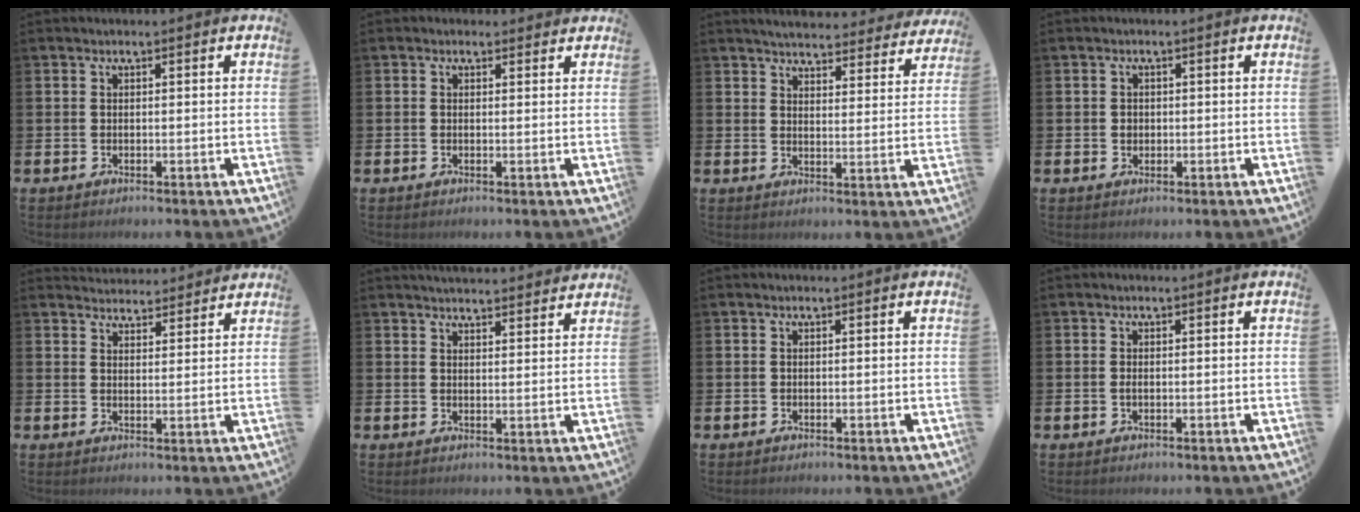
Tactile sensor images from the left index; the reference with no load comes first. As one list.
[{"total": 0.9, "force": [0.6, 0.7, 0.2], "torque": [0.002, 0.006, 0.009]}, {"total": 4.4, "force": [4.4, 0.6, 0.6], "torque": [-0.021, -0.032, 0.074]}, {"total": 1.1, "force": [0.1, 1.0, 0.4], "torque": [0.005, 0.002, -0.002]}, {"total": 3.8, "force": [3.7, 0.7, -0.3], "torque": [0.001, -0.021, 0.068]}, {"total": 3.7, "force": [3.7, 0.2, 0.1], "torque": [-0.005, -0.024, 0.067]}, {"total": 0.0}, {"total": 0.7, "force": [-0.1, 0.3, 0.7], "torque": [-0.006, -0.001, -0.004]}]